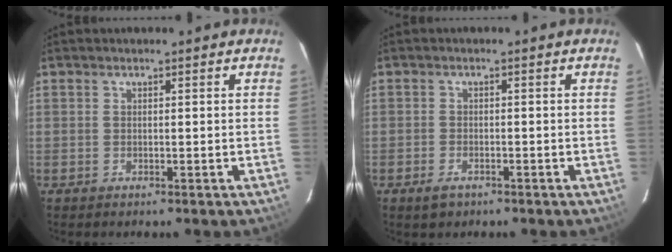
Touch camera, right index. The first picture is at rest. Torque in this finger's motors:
{"motor_torque": [0.22, -0.25, 0.11, -0.01]}